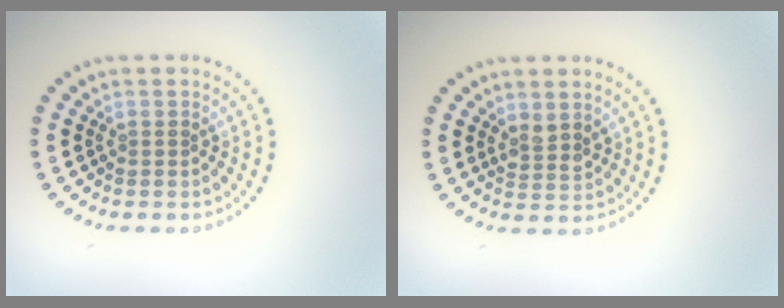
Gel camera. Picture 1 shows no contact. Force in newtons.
{"total": 1.5, "press": 1.2, "slide": 0.9}